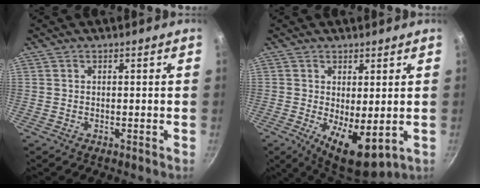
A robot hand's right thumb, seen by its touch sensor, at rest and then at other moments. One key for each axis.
{"total": 8.8, "fx": -0.8, "fy": 3.7, "fz": 8.0, "tx": -0.110, "ty": -0.015, "tz": -0.001}